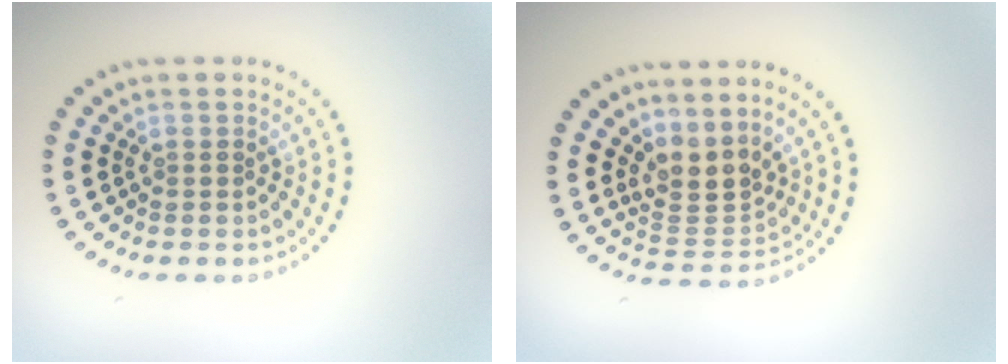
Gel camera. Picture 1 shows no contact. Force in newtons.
{"total": 3.2, "press": 2.3, "slide": 2.1}